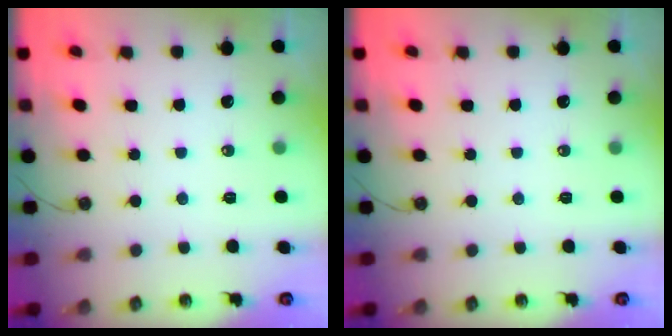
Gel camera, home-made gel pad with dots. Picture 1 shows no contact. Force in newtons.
{"total": 0.0}